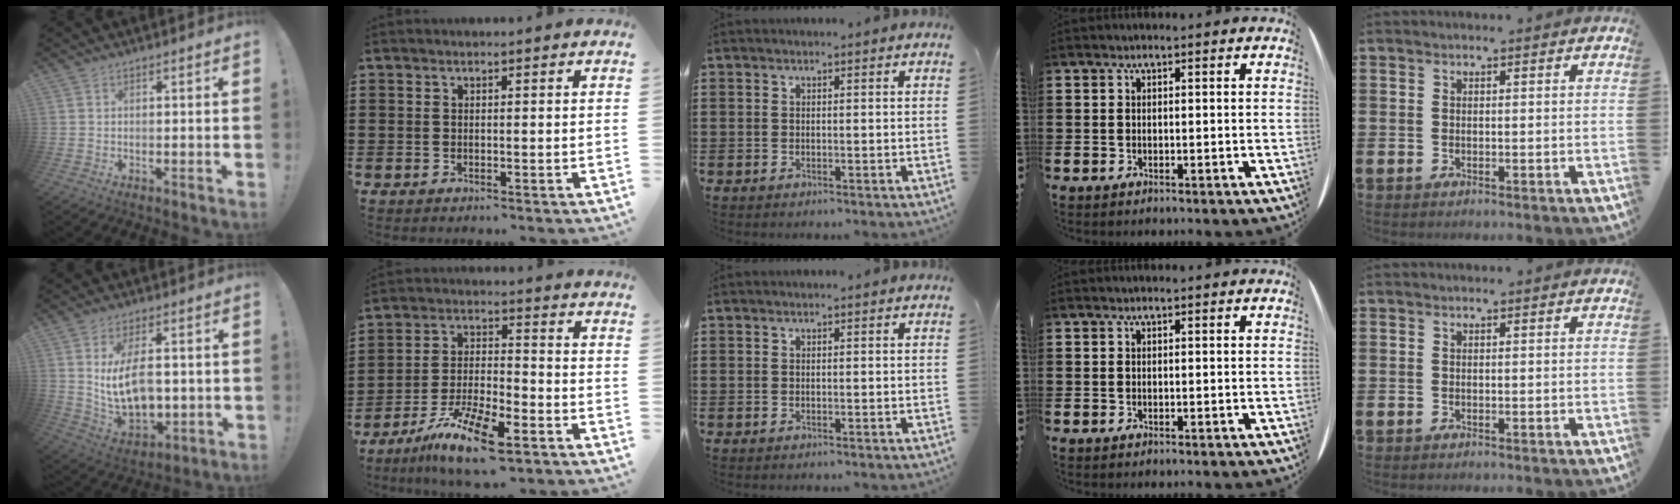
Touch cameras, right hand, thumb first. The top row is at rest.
{"thumb": {"total": 13.2, "force": [2.1, 7.6, 10.6], "torque": [-0.183, -0.022, 0.037]}, "index": {"total": 11.1, "force": [-7.6, 2.6, 7.7], "torque": [-0.163, 0.006, -0.146]}}